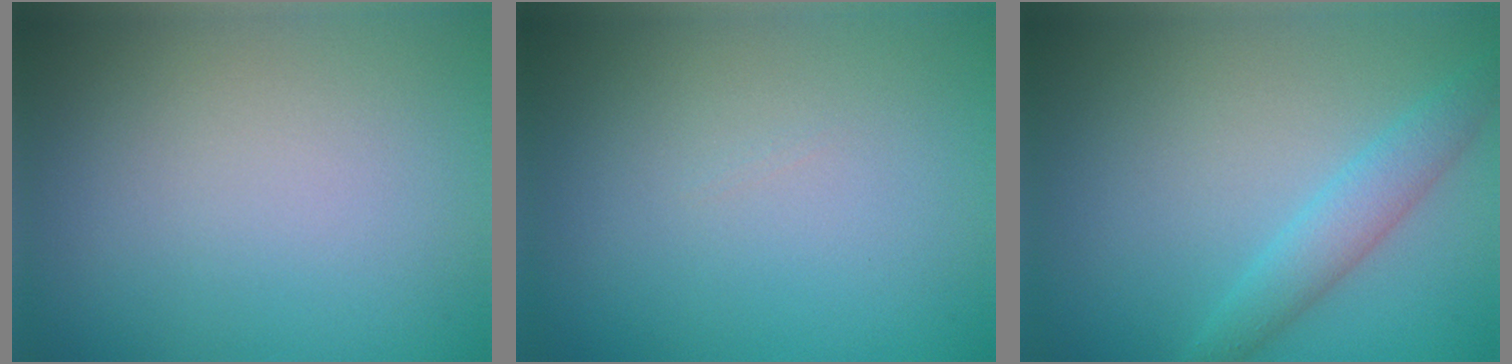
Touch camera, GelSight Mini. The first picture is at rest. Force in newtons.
{"total": 0.0}
{"total": 2.6, "press": 2.6, "slide": 0.0}